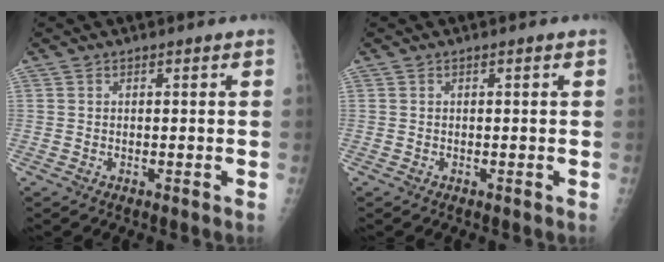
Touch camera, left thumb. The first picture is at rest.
{"total": 0.0}